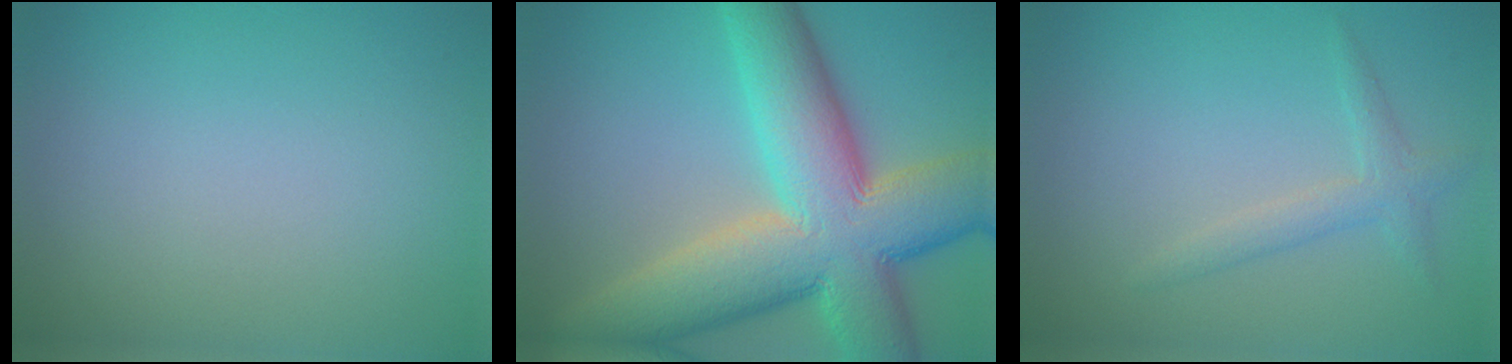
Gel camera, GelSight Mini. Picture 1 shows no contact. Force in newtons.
{"total": 14.3, "press": 14.3, "slide": 0.8}
{"total": 1.9, "press": 1.9, "slide": 0.0}